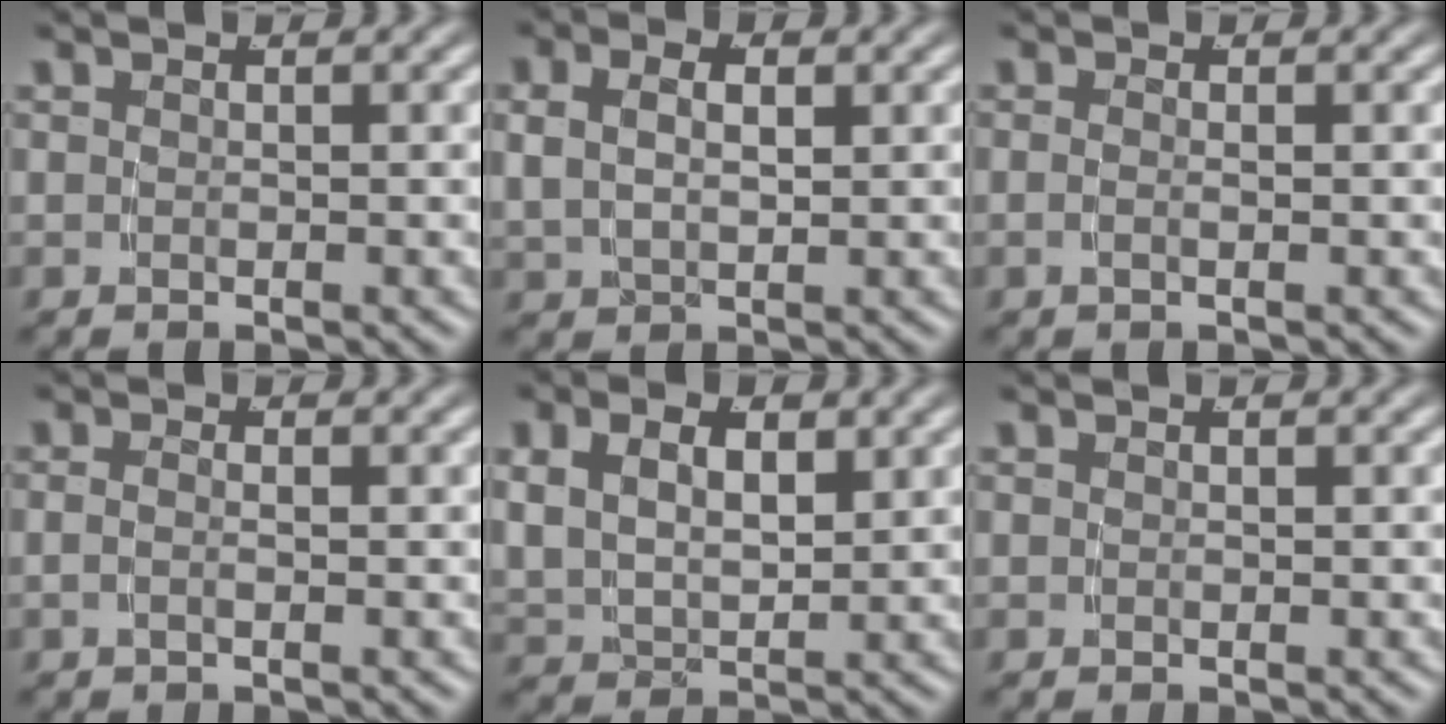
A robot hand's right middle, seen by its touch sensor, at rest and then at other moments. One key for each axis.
{"total": 3.6, "fx": 1.1, "fy": 2.3, "fz": 2.5, "tx": -0.044, "ty": 0.003, "tz": 0.020}
{"total": 0.8, "fx": -0.3, "fy": -0.1, "fz": 0.8, "tx": -0.018, "ty": -0.005, "tz": -0.004}
{"total": 1.1, "fx": -0.4, "fy": 0.1, "fz": 1.0, "tx": -0.019, "ty": -0.002, "tz": -0.008}
{"total": 6.4, "fx": 1.6, "fy": 4.9, "fz": 3.8, "tx": -0.070, "ty": 0.001, "tz": 0.024}
{"total": 0.0}